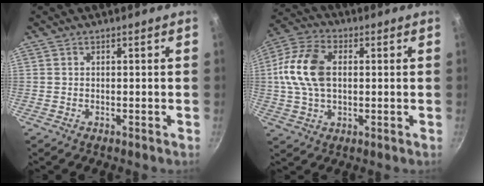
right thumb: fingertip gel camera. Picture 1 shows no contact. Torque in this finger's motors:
{"motor_torque": [1.89, 2.03, 1.28, -0.70, 0.23]}